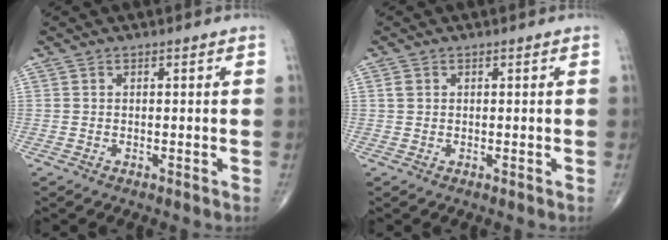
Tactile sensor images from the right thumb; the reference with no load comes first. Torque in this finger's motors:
{"motor_torque": [0.22, -0.04, 0.15, 0.05, -0.07]}